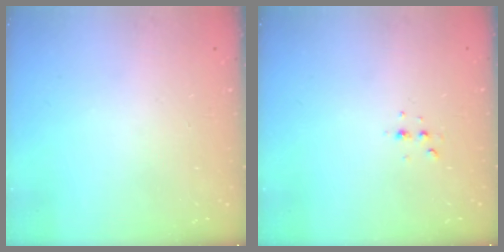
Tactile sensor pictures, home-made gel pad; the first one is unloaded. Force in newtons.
{"total": 2.8, "press": 2.8, "slide": 0.7}